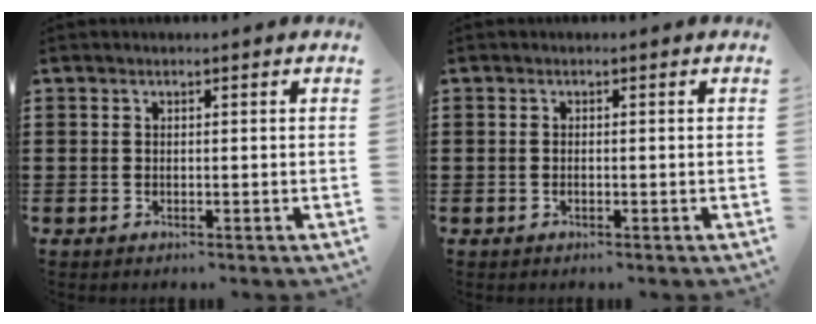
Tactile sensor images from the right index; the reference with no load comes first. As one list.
[{"total": 0.6, "force": [-0.2, -0.1, 0.5], "torque": [-0.013, -0.007, -0.002]}]